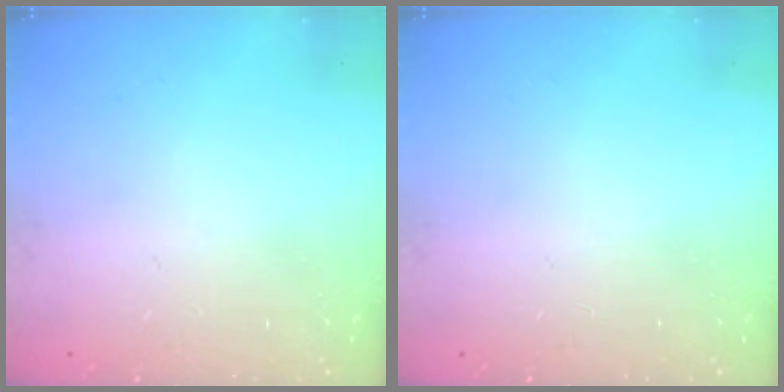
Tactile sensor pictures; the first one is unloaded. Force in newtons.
{"total": 0.0}